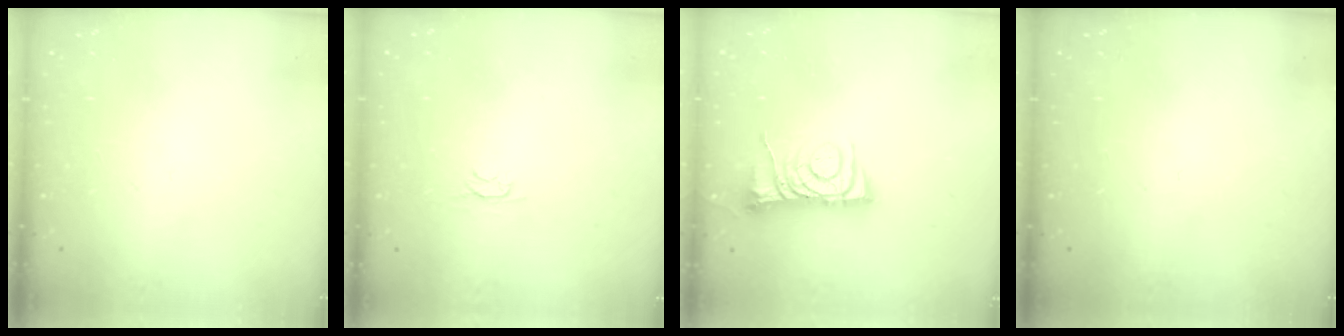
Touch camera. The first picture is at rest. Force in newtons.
{"total": 2.4, "press": 2.3, "slide": 0.5}
{"total": 7.8, "press": 7.7, "slide": 1.0}
{"total": 0.0}